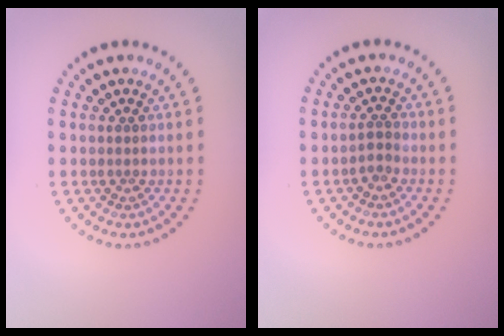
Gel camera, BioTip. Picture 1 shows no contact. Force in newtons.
{"total": 1.2, "press": 0.9, "slide": 0.8}